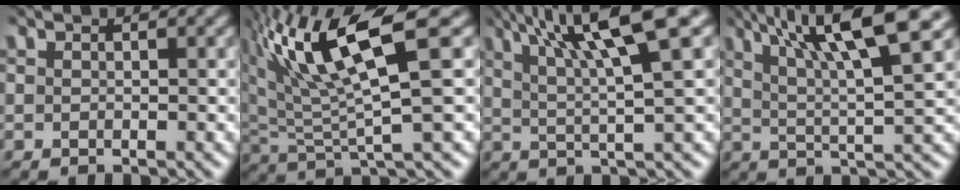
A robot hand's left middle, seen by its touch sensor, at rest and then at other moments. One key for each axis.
{"total": 10.1, "fx": 4.6, "fy": 2.3, "fz": 8.7, "tx": -0.168, "ty": 0.009, "tz": 0.089}
{"total": 10.2, "fx": 5.1, "fy": 1.6, "fz": 8.7, "tx": -0.121, "ty": 0.022, "tz": 0.082}
{"total": 11.3, "fx": 5.8, "fy": 2.1, "fz": 9.4, "tx": -0.145, "ty": 0.017, "tz": 0.096}